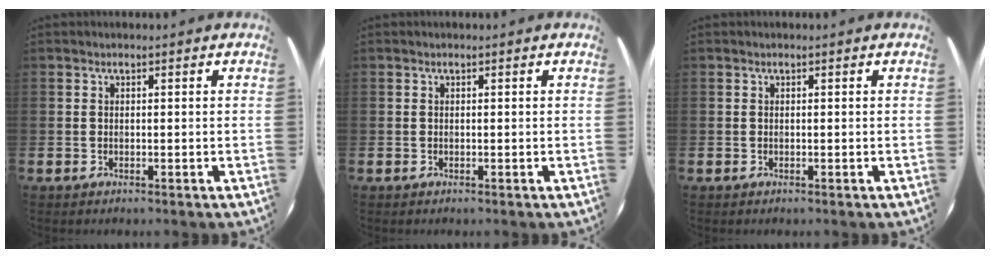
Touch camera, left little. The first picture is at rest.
{"total": 0.0}
{"total": 0.0}